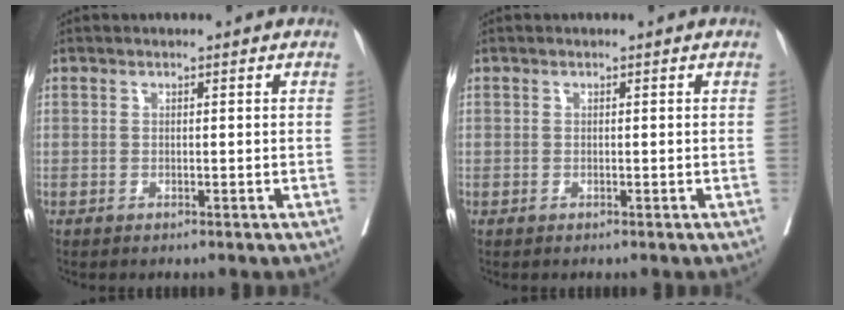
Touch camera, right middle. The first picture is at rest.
{"total": 0.0}